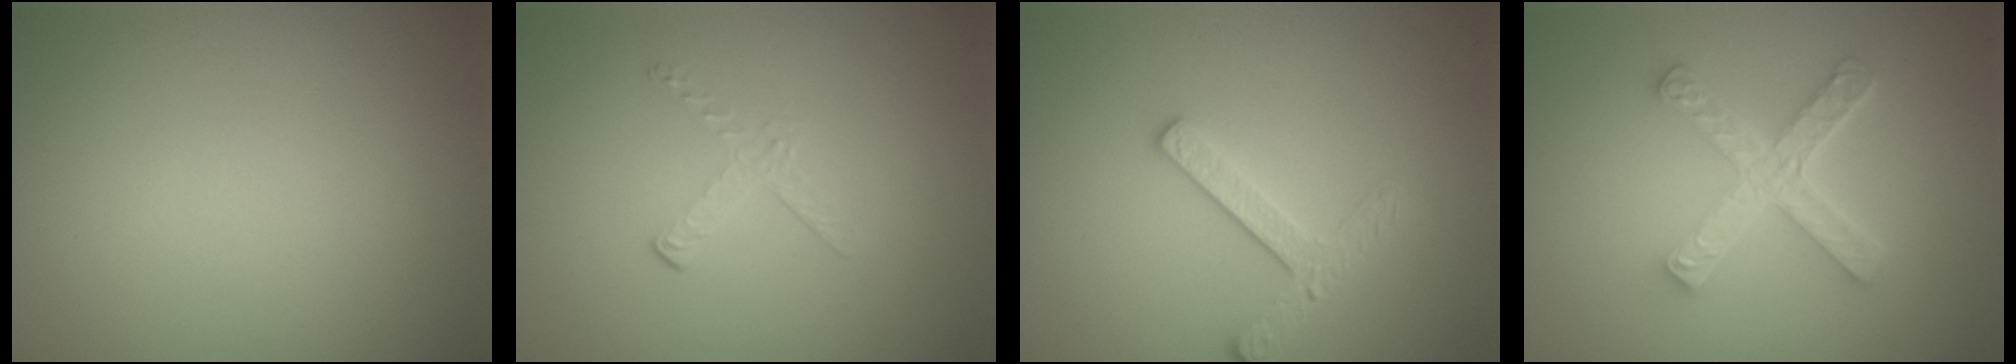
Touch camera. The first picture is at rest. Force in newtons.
{"total": 1.2, "press": 0.4, "slide": 1.2}
{"total": 2.5, "press": 2.5, "slide": 0.3}
{"total": 4.9, "press": 3.5, "slide": 3.4}